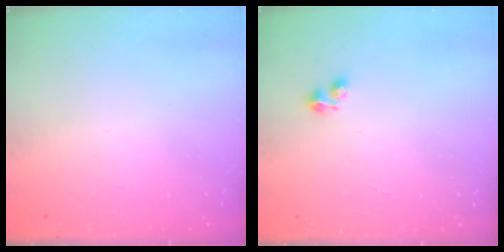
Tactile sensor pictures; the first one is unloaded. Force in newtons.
{"total": 3.1, "press": 3.1, "slide": 0.6}